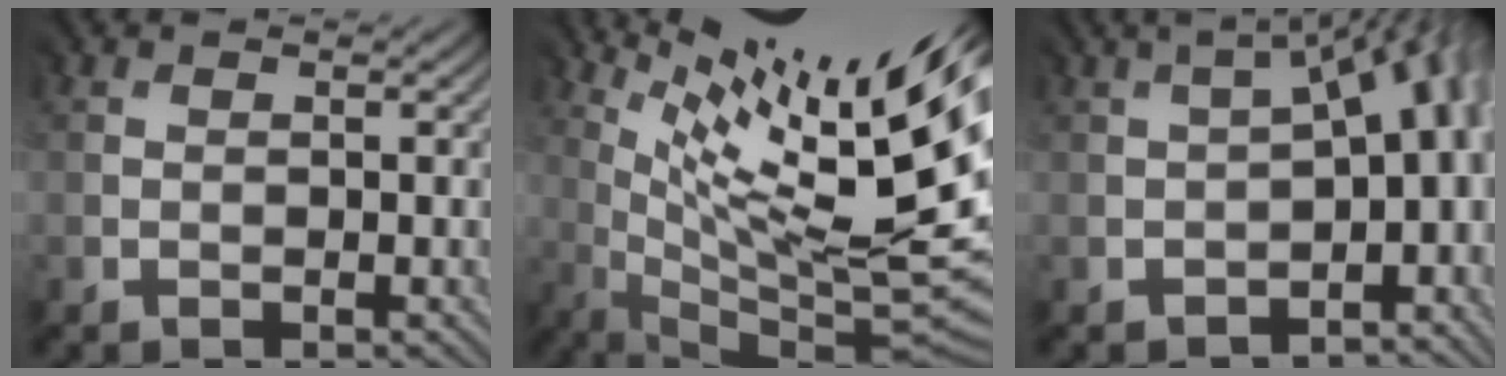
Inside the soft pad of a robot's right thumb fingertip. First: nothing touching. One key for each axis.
{"total": 16.7, "fx": 6.4, "fy": 3.5, "fz": 15.0, "tx": -0.215, "ty": 0.009, "tz": 0.129}
{"total": 8.7, "fx": -2.8, "fy": 4.2, "fz": 7.1, "tx": -0.077, "ty": -0.013, "tz": -0.027}